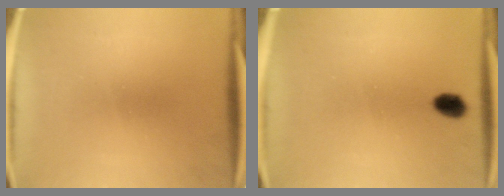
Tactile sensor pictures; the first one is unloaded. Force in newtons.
{"total": 3.5}